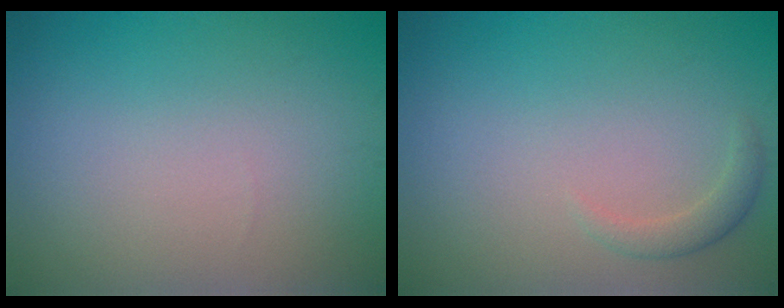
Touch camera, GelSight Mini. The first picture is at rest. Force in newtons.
{"total": 1.5, "press": 1.5, "slide": 0.1}